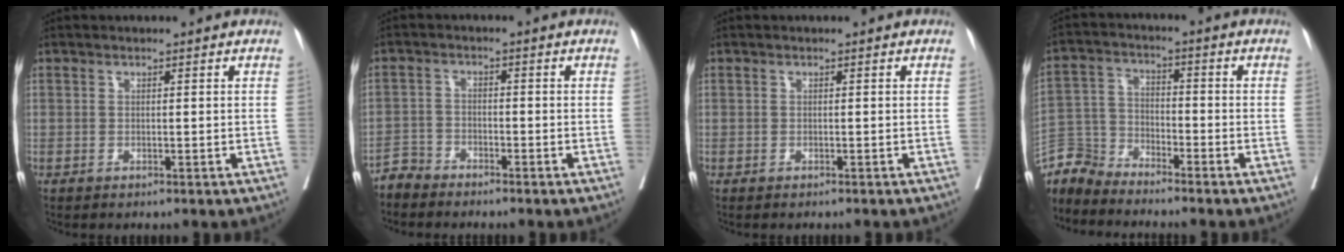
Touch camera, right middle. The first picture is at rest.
{"total": 2.7, "force": [-2.6, 0.6, -0.6], "torque": [0.018, -0.006, -0.053]}
{"total": 1.3, "force": [-1.0, -0.4, 0.6], "torque": [-0.009, -0.004, -0.013]}
{"total": 5.9, "force": [-5.8, 0.6, -0.7], "torque": [0.016, 0.006, -0.119]}